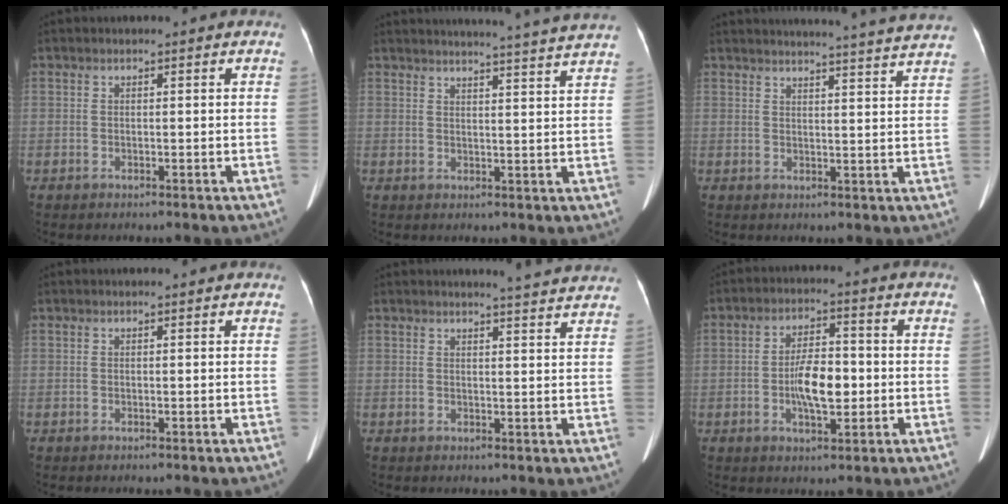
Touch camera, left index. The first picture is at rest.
{"total": 14.9, "force": [14.1, -1.8, 4.5], "torque": [-0.069, -0.041, 0.161]}
{"total": 19.0, "force": [18.2, -1.1, 5.4], "torque": [-0.080, -0.038, 0.213]}
{"total": 0.0}
{"total": 6.1, "force": [5.9, -0.4, 1.6], "torque": [-0.027, -0.005, 0.054]}
{"total": 7.1, "force": [-1.1, 2.7, 6.5], "torque": [-0.125, 0.008, -0.019]}